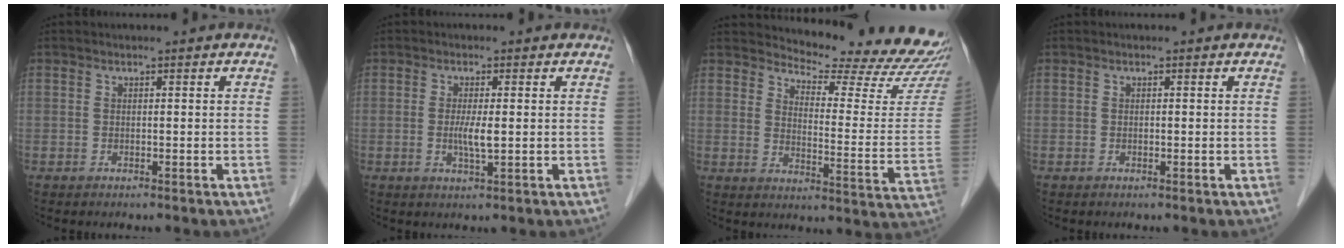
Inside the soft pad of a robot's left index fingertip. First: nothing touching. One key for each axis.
{"total": 3.0, "fx": -0.1, "fy": 0.3, "fz": 3.0, "tx": -0.062, "ty": -0.005, "tz": -0.001}
{"total": 19.1, "fx": 18.6, "fy": 1.7, "fz": 4.3, "tx": -0.052, "ty": -0.115, "tz": 0.211}
{"total": 0.0}